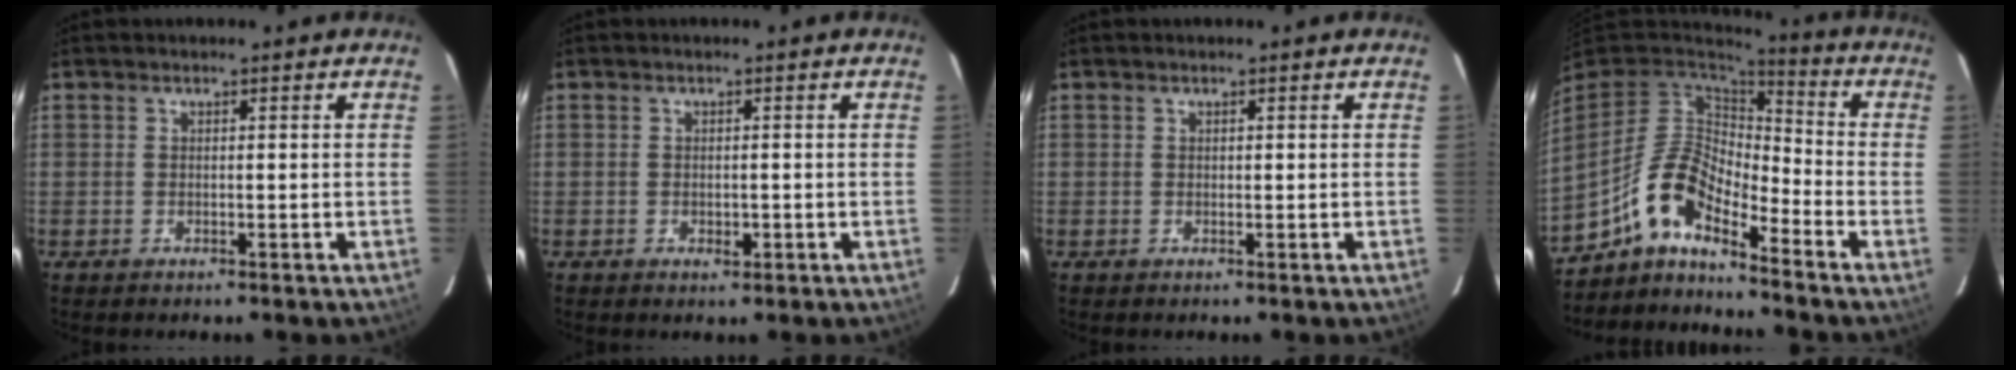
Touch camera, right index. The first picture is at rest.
{"total": 1.5, "force": [-0.4, 0.8, 1.1], "torque": [-0.019, -0.001, -0.003]}
{"total": 0.0}
{"total": 10.7, "force": [-7.4, 3.3, 7.0], "torque": [-0.143, 0.031, -0.138]}